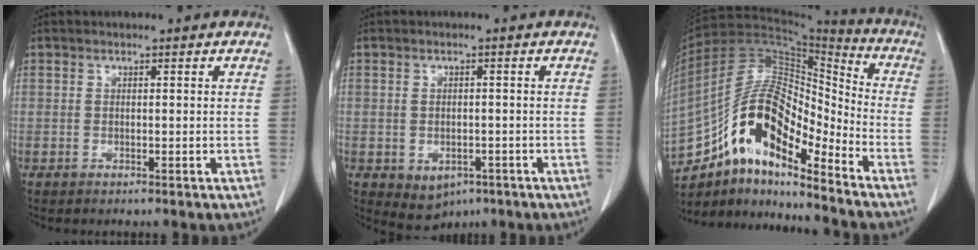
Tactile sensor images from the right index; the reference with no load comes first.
{"total": 4.5, "force": [-2.1, 3.4, 2.1], "torque": [-0.026, -0.002, -0.013]}
{"total": 15.9, "force": [-10.3, 5.0, 11.0], "torque": [-0.195, 0.048, -0.177]}